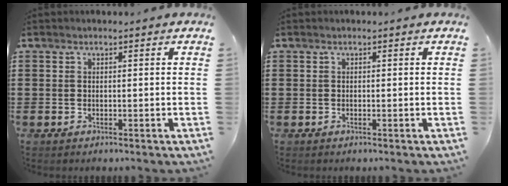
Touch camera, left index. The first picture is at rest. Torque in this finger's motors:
{"motor_torque": [-0.04, 0.00, 0.01, -0.01]}